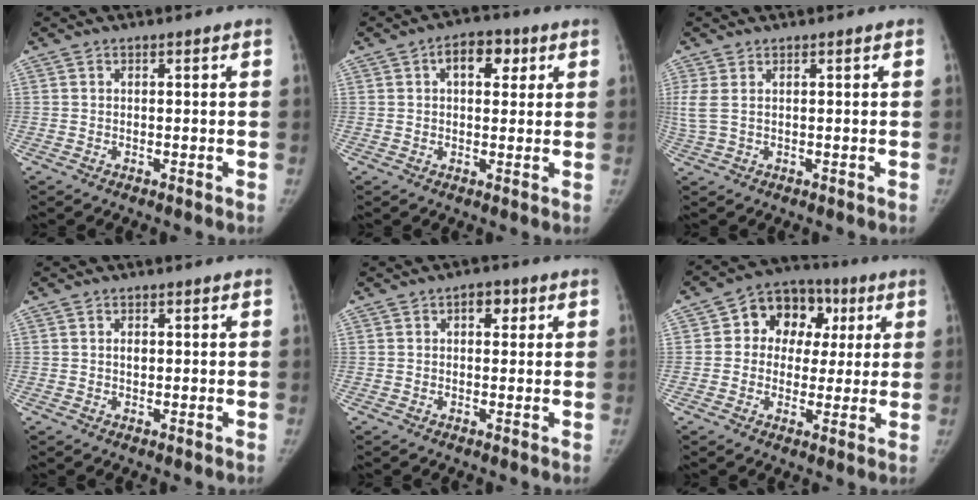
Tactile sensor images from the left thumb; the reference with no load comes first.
{"total": 6.6, "force": [2.3, 4.1, 4.7], "torque": [-0.040, 0.004, 0.027]}
{"total": 3.7, "force": [0.8, 1.9, 3.0], "torque": [-0.102, 0.010, 0.024]}
{"total": 1.2, "force": [0.2, 0.9, 0.8], "torque": [-0.006, 0.002, 0.002]}
{"total": 3.2, "force": [1.2, 2.1, 2.2], "torque": [-0.011, 0.001, 0.011]}
{"total": 12.5, "force": [2.8, 10.0, 7.0], "torque": [-0.056, 0.015, 0.031]}